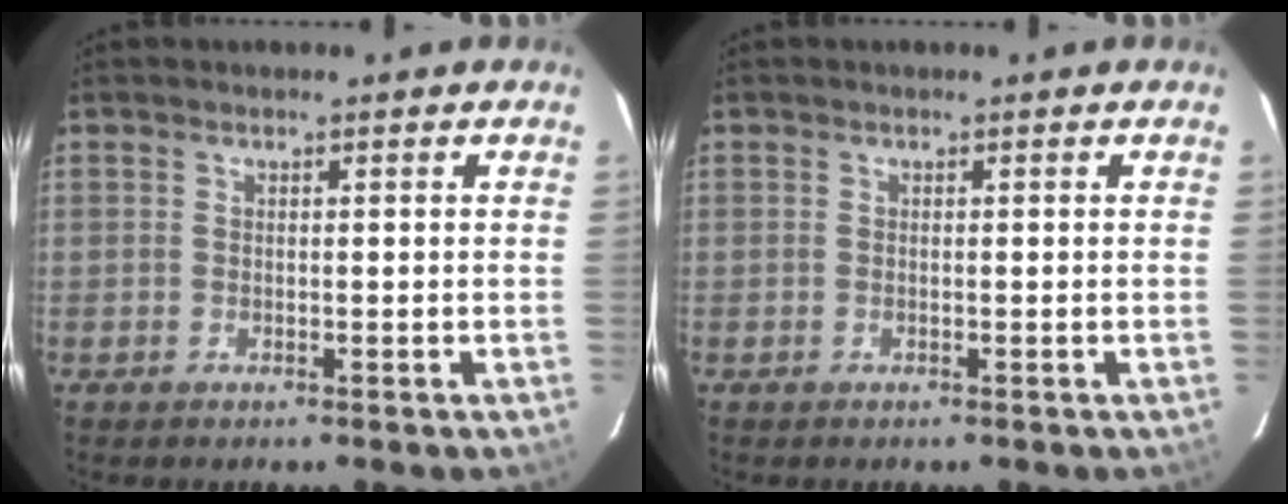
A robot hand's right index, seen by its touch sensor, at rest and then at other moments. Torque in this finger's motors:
{"motor_torque": [-0.07, 0.02, 0.00, -0.01]}